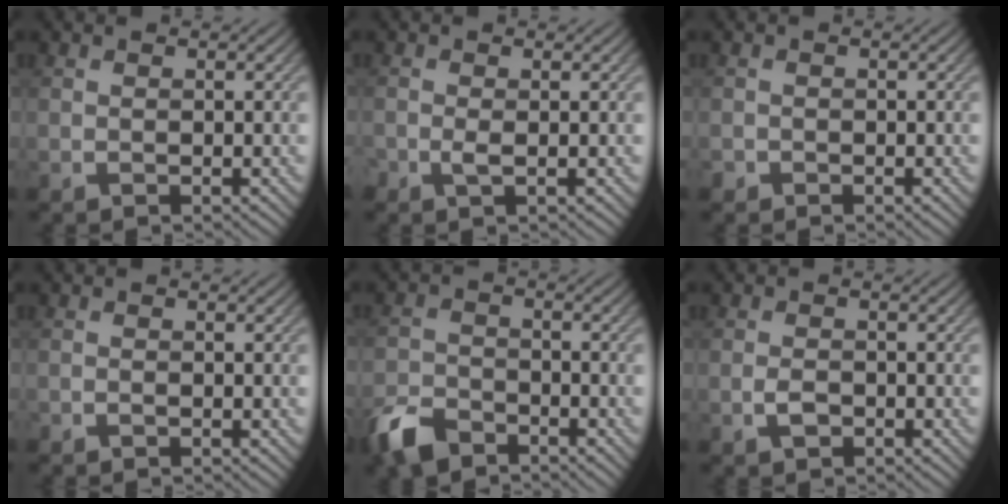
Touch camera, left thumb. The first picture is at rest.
{"total": 1.3, "force": [-0.4, 0.5, 1.1], "torque": [-0.028, -0.004, -0.011]}
{"total": 1.0, "force": [-0.6, 0.8, 0.0], "torque": [0.004, -0.006, -0.015]}
{"total": 0.5, "force": [-0.4, 0.2, 0.3], "torque": [-0.007, -0.003, -0.006]}
{"total": 6.0, "force": [-4.7, 2.7, 2.5], "torque": [-0.060, -0.009, -0.102]}
{"total": 1.7, "force": [-0.9, 1.0, 1.1], "torque": [-0.026, -0.002, -0.018]}